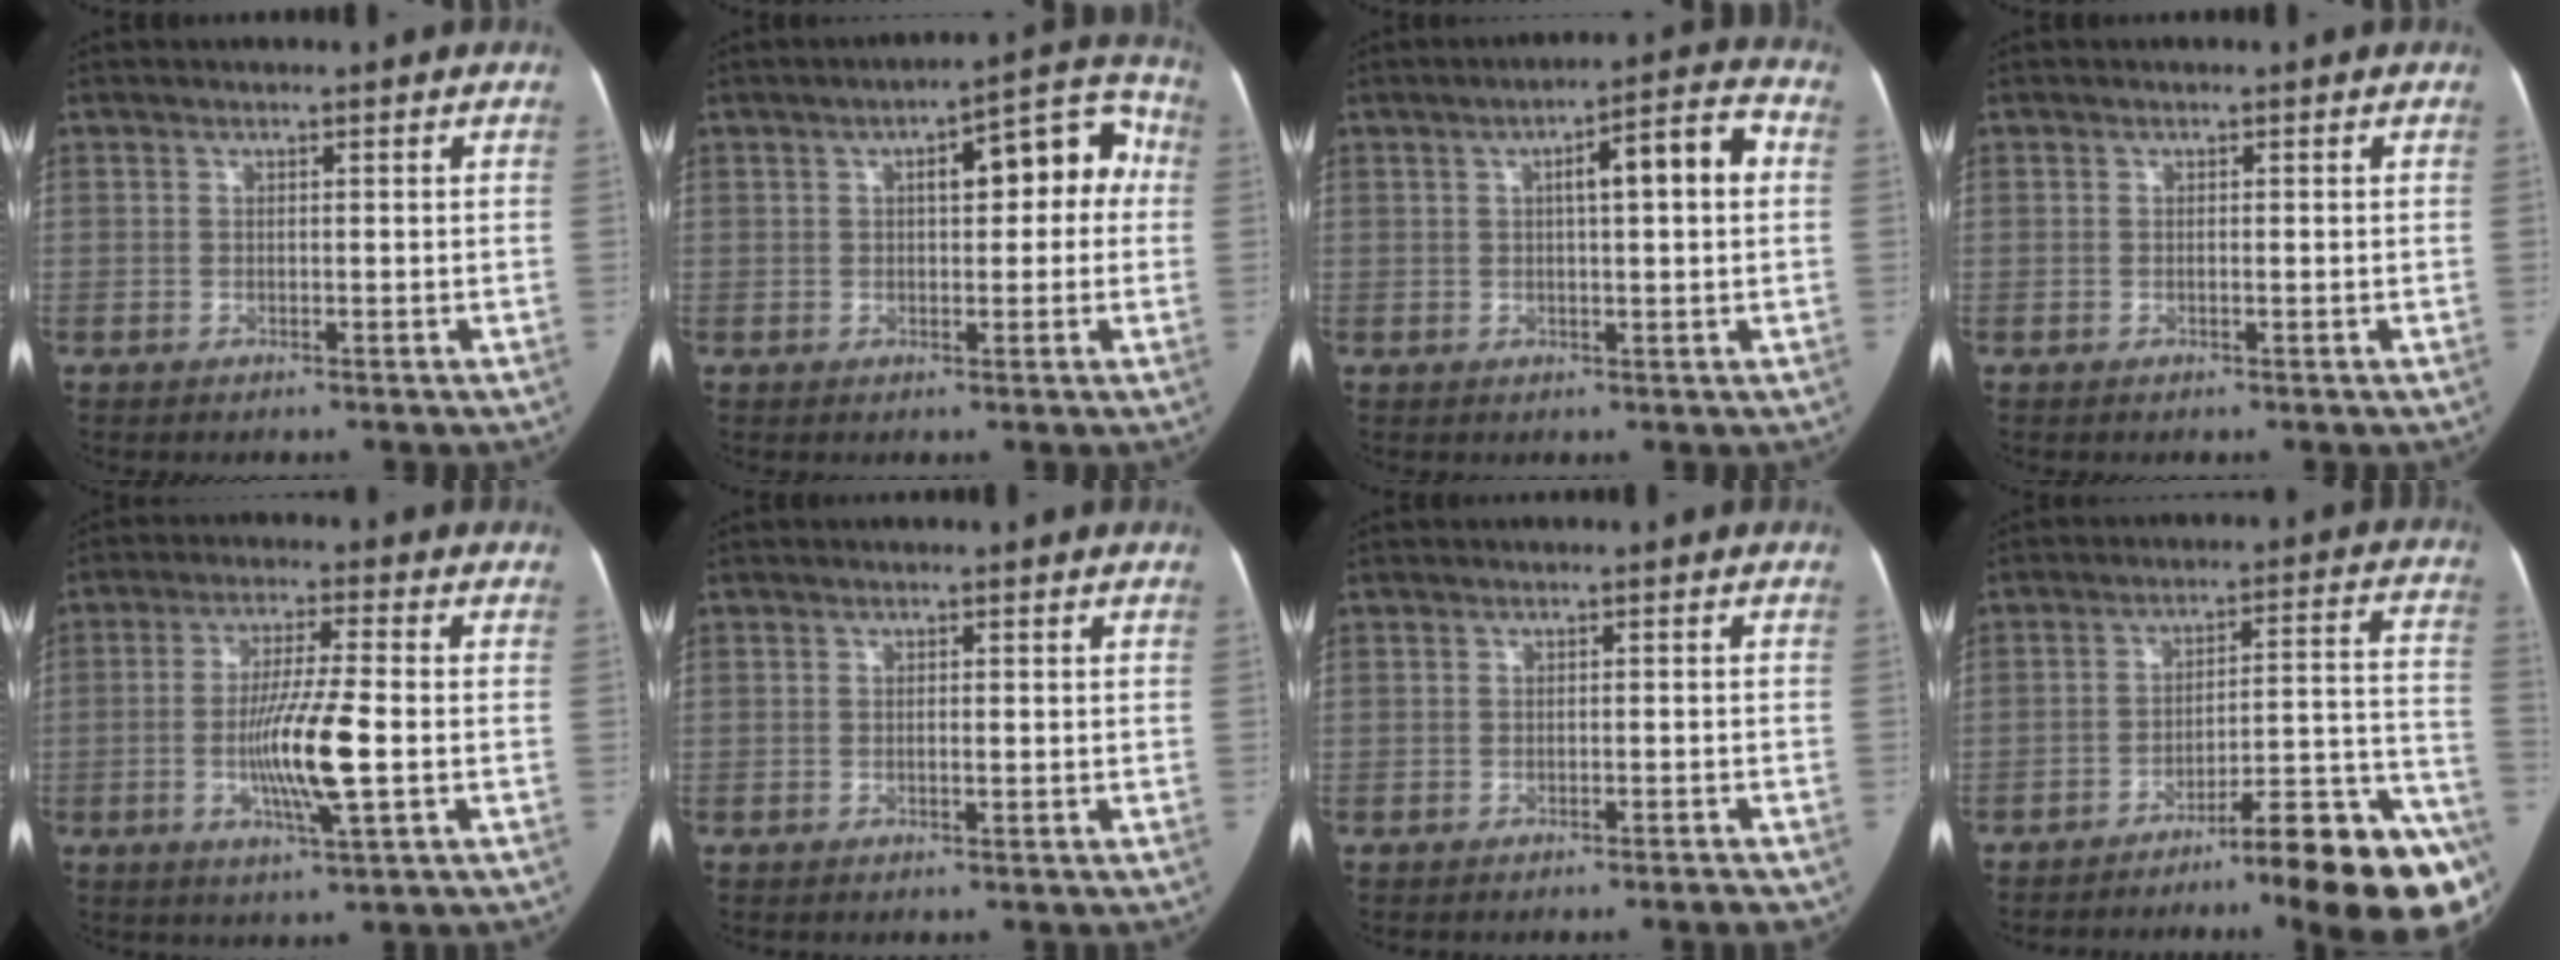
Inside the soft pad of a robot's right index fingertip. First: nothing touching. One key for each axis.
{"total": 10.7, "fx": 1.9, "fy": 4.2, "fz": 9.7, "tx": -0.117, "ty": 0.050, "tz": 0.025}
{"total": 8.7, "fx": 1.5, "fy": 1.5, "fz": 8.5, "tx": -0.126, "ty": 0.032, "tz": 0.021}
{"total": 0.6, "fx": -0.1, "fy": 0.2, "fz": 0.5, "tx": -0.010, "ty": 0.001, "tz": -0.002}
{"total": 10.5, "fx": -2.0, "fy": 0.6, "fz": 10.3, "tx": -0.194, "ty": -0.008, "tz": -0.038}
{"total": 0.8, "fx": -0.1, "fy": 0.3, "fz": 0.8, "tx": -0.014, "ty": 0.001, "tz": -0.003}
{"total": 2.3, "fx": -1.7, "fy": 0.5, "fz": 1.5, "tx": -0.019, "ty": 0.003, "tz": -0.021}
{"total": 19.7, "fx": -13.9, "fy": 0.3, "fz": 14.0, "tx": -0.100, "ty": 0.039, "tz": -0.207}